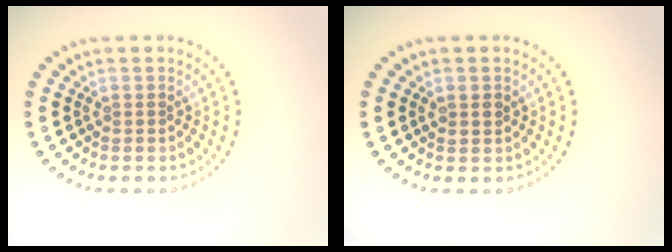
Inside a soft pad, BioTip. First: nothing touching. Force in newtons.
{"total": 1.0, "press": 0.9, "slide": 0.3}